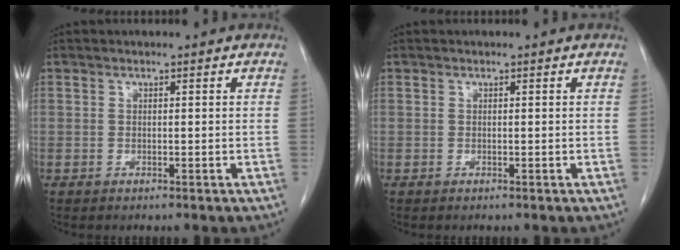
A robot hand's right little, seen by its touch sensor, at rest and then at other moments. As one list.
[{"total": 0.0}]